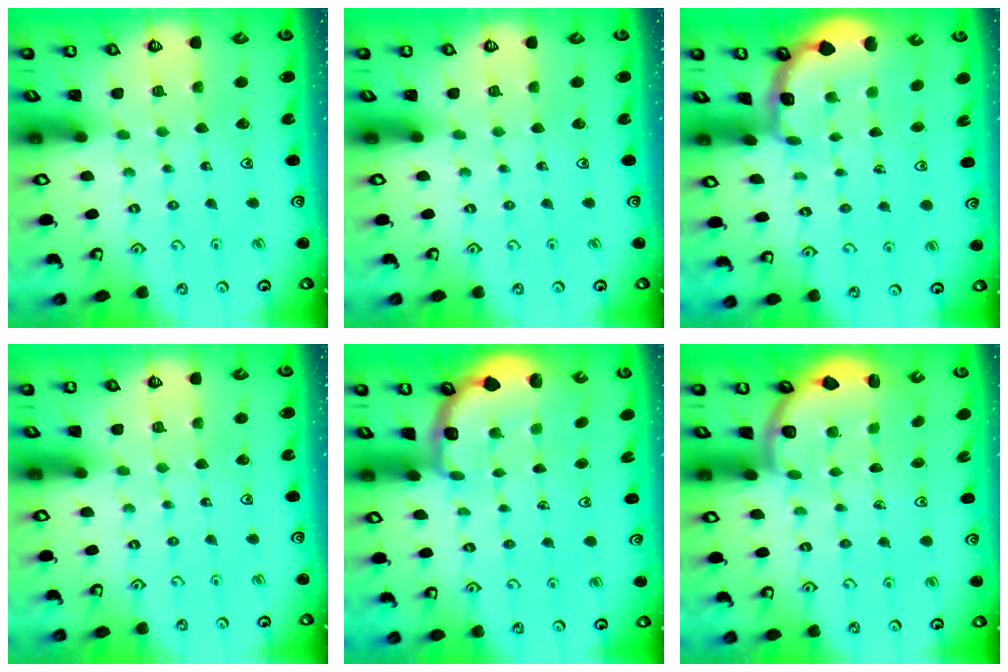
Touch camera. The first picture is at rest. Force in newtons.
{"total": 0.0}
{"total": 1.9, "press": 1.9, "slide": 0.2}
{"total": 0.0}
{"total": 2.1, "press": 2.0, "slide": 0.6}
{"total": 3.1, "press": 2.7, "slide": 1.5}